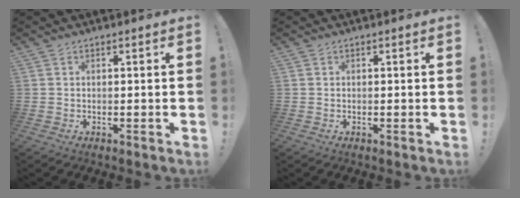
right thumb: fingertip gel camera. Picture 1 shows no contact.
{"total": 0.5, "force": [0.3, 0.1, -0.4], "torque": [0.006, 0.002, 0.006]}